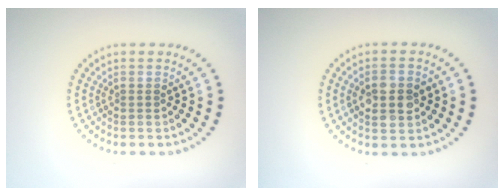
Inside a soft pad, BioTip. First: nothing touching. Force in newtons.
{"total": 4.0, "press": 4.0, "slide": 0.1}